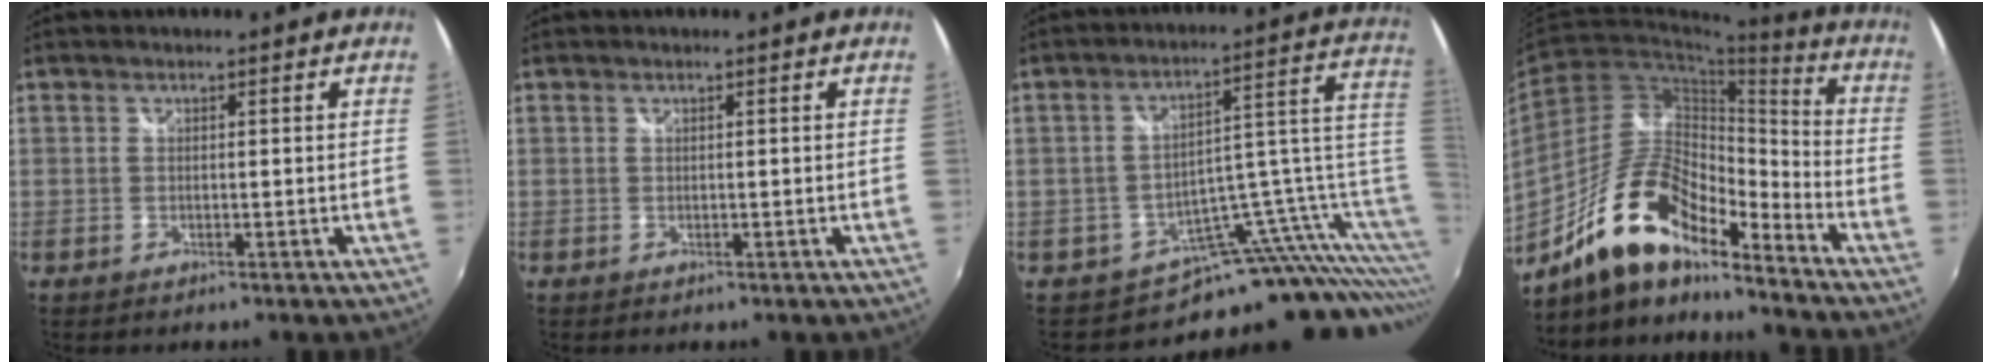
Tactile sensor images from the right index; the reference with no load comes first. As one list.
[{"total": 0.0}, {"total": 11.0, "force": [-6.5, 4.9, 7.4], "torque": [-0.074, 0.027, -0.108]}, {"total": 17.5, "force": [-12.6, 5.8, 10.7], "torque": [-0.200, 0.007, -0.235]}]